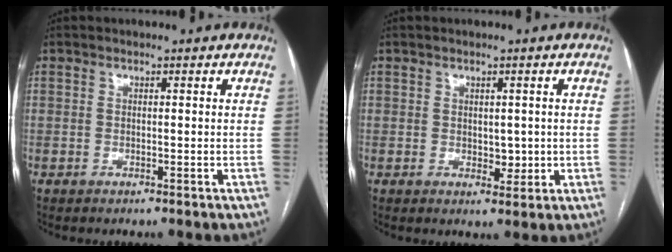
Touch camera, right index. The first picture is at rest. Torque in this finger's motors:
{"motor_torque": [0.00, 0.31, 0.00, 0.00]}